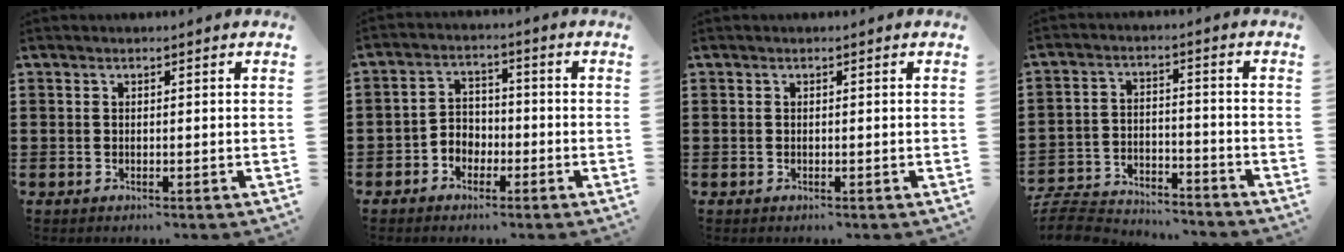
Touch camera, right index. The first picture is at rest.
{"total": 3.4, "force": [-2.1, 2.5, 0.7], "torque": [-0.023, 0.009, -0.047]}
{"total": 0.0}
{"total": 7.0, "force": [-6.8, 1.1, 1.3], "torque": [-0.039, 0.008, -0.138]}